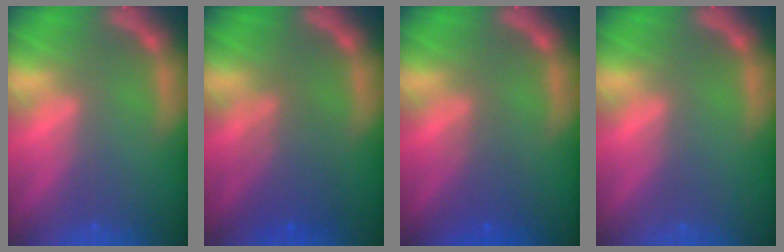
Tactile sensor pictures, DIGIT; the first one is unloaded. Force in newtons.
{"total": 4.0}
{"total": 2.4}
{"total": 0.0}